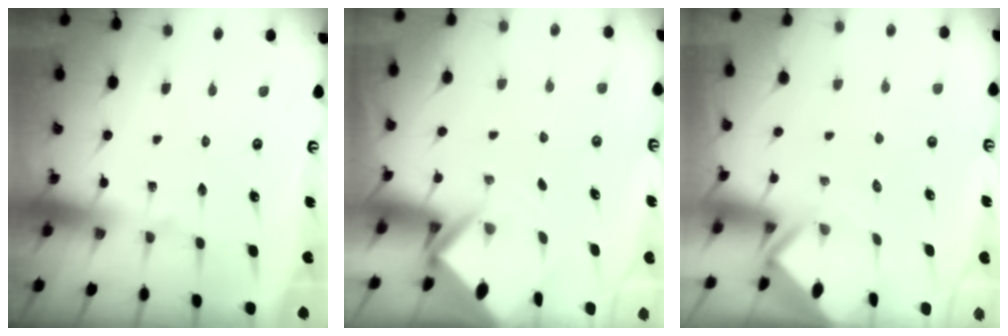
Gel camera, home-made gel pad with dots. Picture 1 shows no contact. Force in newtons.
{"total": 3.4, "press": 3.4, "slide": 0.3}
{"total": 2.8, "press": 2.8, "slide": 0.2}